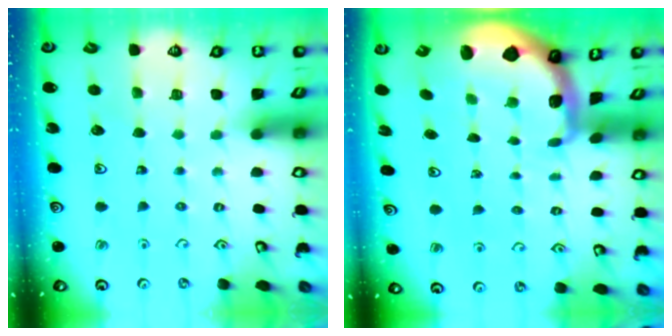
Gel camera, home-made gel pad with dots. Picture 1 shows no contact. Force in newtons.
{"total": 1.7, "press": 1.7, "slide": 0.4}